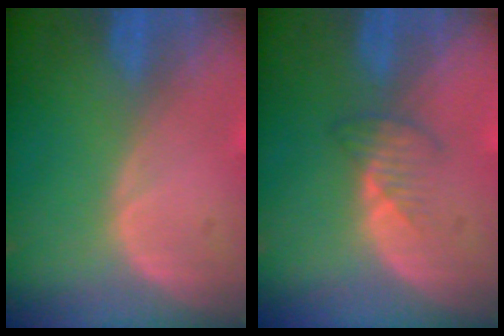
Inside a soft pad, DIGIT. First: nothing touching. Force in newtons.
{"total": 2.8, "press": 2.7, "slide": 0.8}